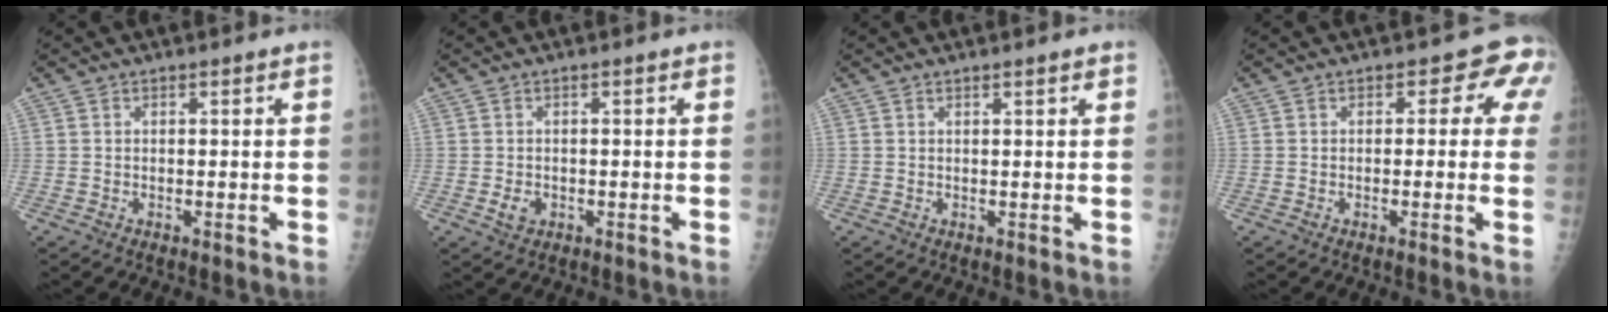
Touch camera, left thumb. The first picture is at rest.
{"total": 2.2, "force": [-0.6, 1.6, 1.3], "torque": [-0.018, 0.000, -0.007]}
{"total": 1.1, "force": [0.8, 0.1, 0.8], "torque": [-0.009, 0.000, 0.012]}
{"total": 4.8, "force": [1.3, 3.3, 3.2], "torque": [0.012, 0.007, -0.003]}